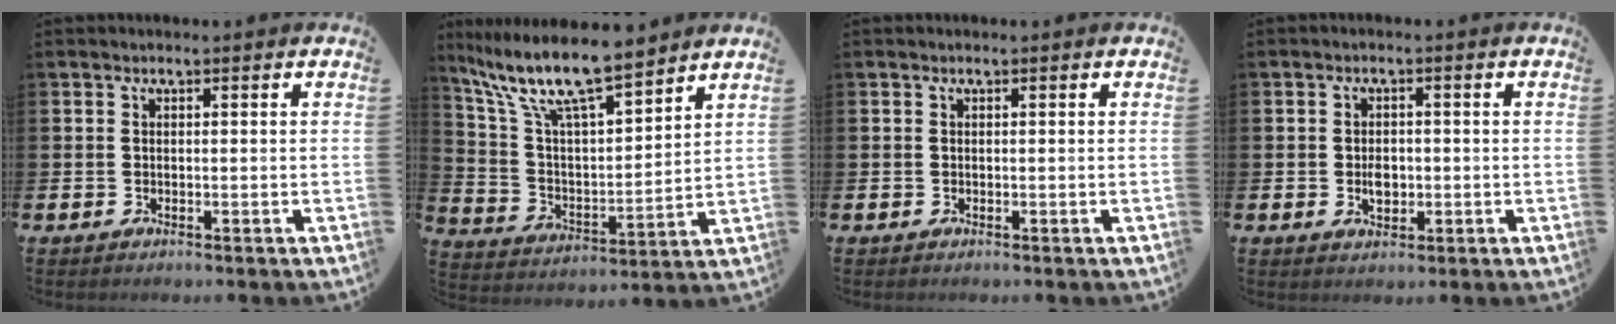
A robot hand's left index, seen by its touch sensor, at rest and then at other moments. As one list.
[{"total": 11.4, "force": [9.8, 1.8, 5.5], "torque": [-0.148, -0.055, 0.170]}, {"total": 0.0}, {"total": 2.7, "force": [-0.2, 1.8, 2.0], "torque": [-0.029, 0.001, -0.007]}]